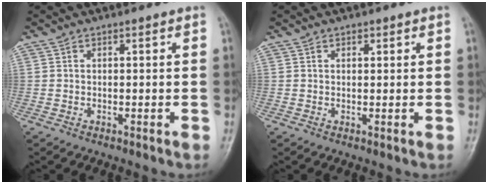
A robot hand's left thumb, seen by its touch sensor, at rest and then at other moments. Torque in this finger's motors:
{"motor_torque": [0.21, 0.39, -0.38, -0.23, -0.09]}